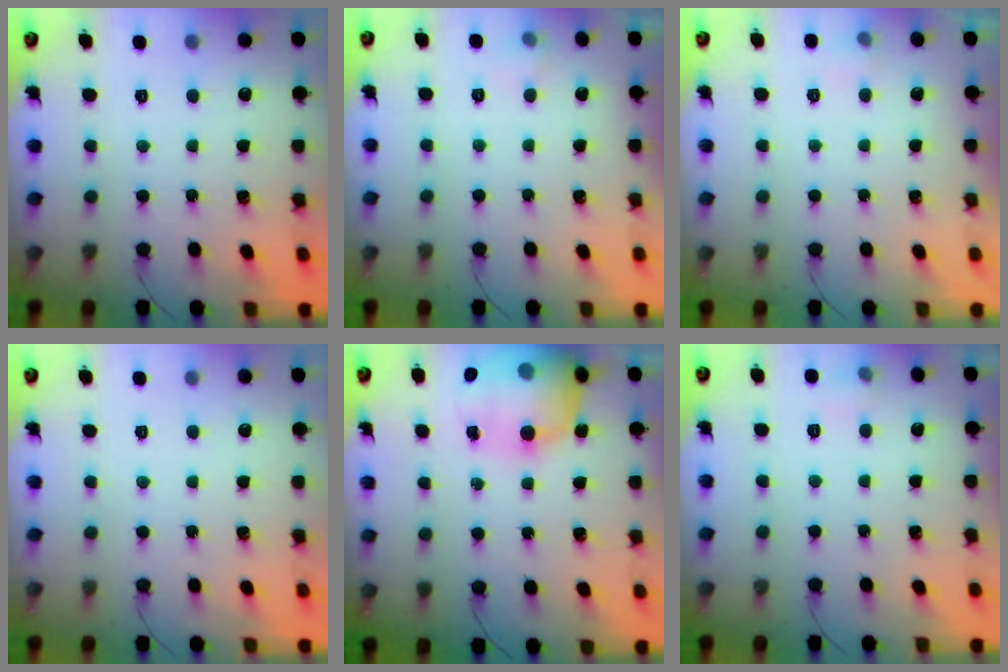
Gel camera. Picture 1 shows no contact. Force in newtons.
{"total": 3.8, "press": 3.5, "slide": 1.5}
{"total": 4.2, "press": 4.1, "slide": 1.0}
{"total": 0.0}
{"total": 20.9, "press": 20.5, "slide": 4.5}
{"total": 4.2, "press": 4.0, "slide": 1.3}